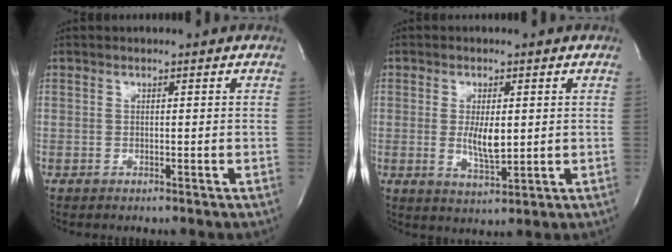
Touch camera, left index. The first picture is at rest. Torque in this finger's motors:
{"motor_torque": [0.29, 0.01, 0.35, 0.04]}